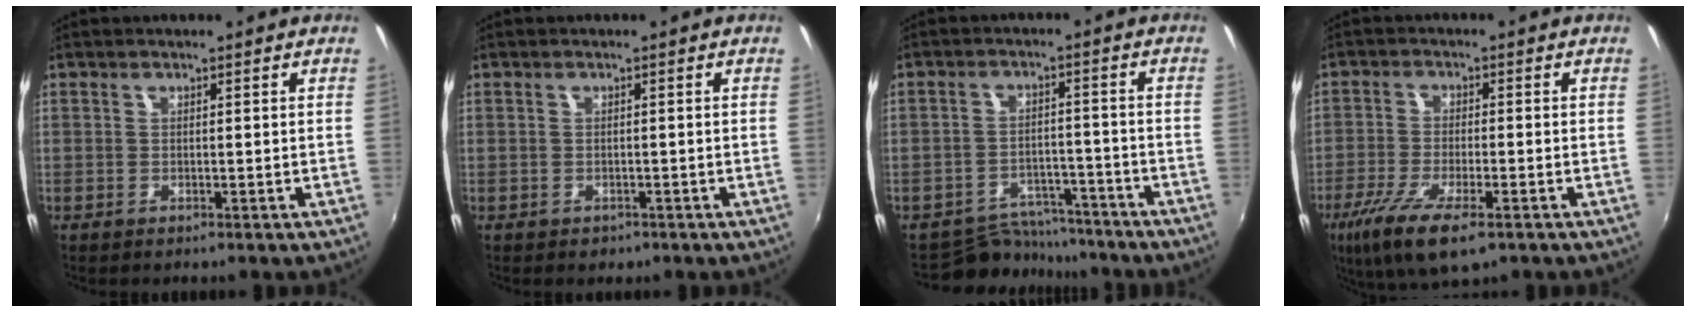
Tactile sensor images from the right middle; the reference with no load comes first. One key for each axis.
{"total": 1.3, "fx": -0.8, "fy": 1.1, "fz": 0.3, "tx": -0.008, "ty": -0.003, "tz": -0.008}
{"total": 8.6, "fx": -8.0, "fy": 3.0, "fz": 0.4, "tx": -0.024, "ty": 0.013, "tz": -0.121}
{"total": 11.3, "fx": -6.7, "fy": 3.2, "fz": 8.5, "tx": -0.186, "ty": -0.041, "tz": -0.123}